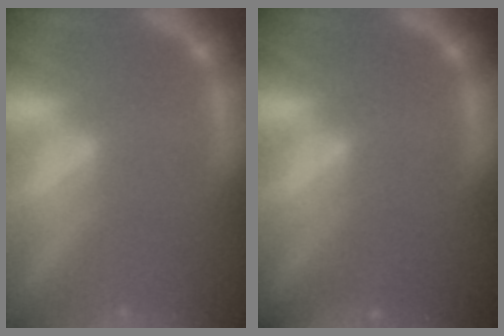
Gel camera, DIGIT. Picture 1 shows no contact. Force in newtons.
{"total": 8.5}